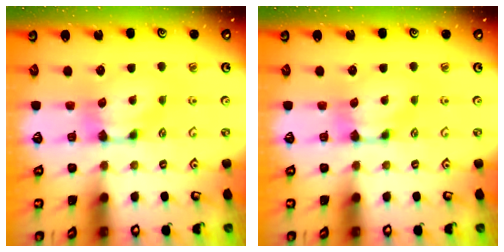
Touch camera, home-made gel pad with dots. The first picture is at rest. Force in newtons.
{"total": 0.0}